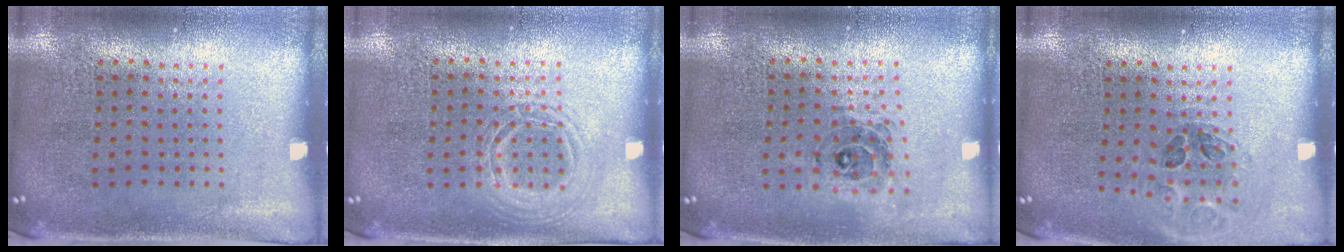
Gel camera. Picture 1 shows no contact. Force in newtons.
{"total": 1.1, "press": 1.0, "slide": 0.1}
{"total": 0.7, "press": 0.7, "slide": 0.2}
{"total": 1.0, "press": 1.0, "slide": 0.1}